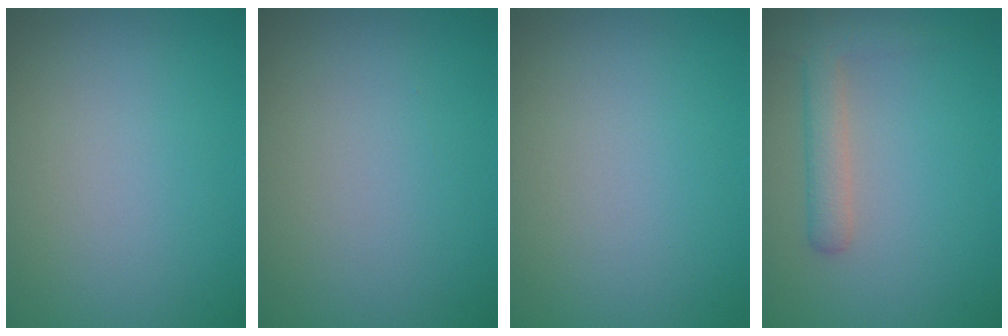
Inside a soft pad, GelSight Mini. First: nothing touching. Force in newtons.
{"total": 0.0}
{"total": 0.0}
{"total": 2.8, "press": 2.8, "slide": 0.2}